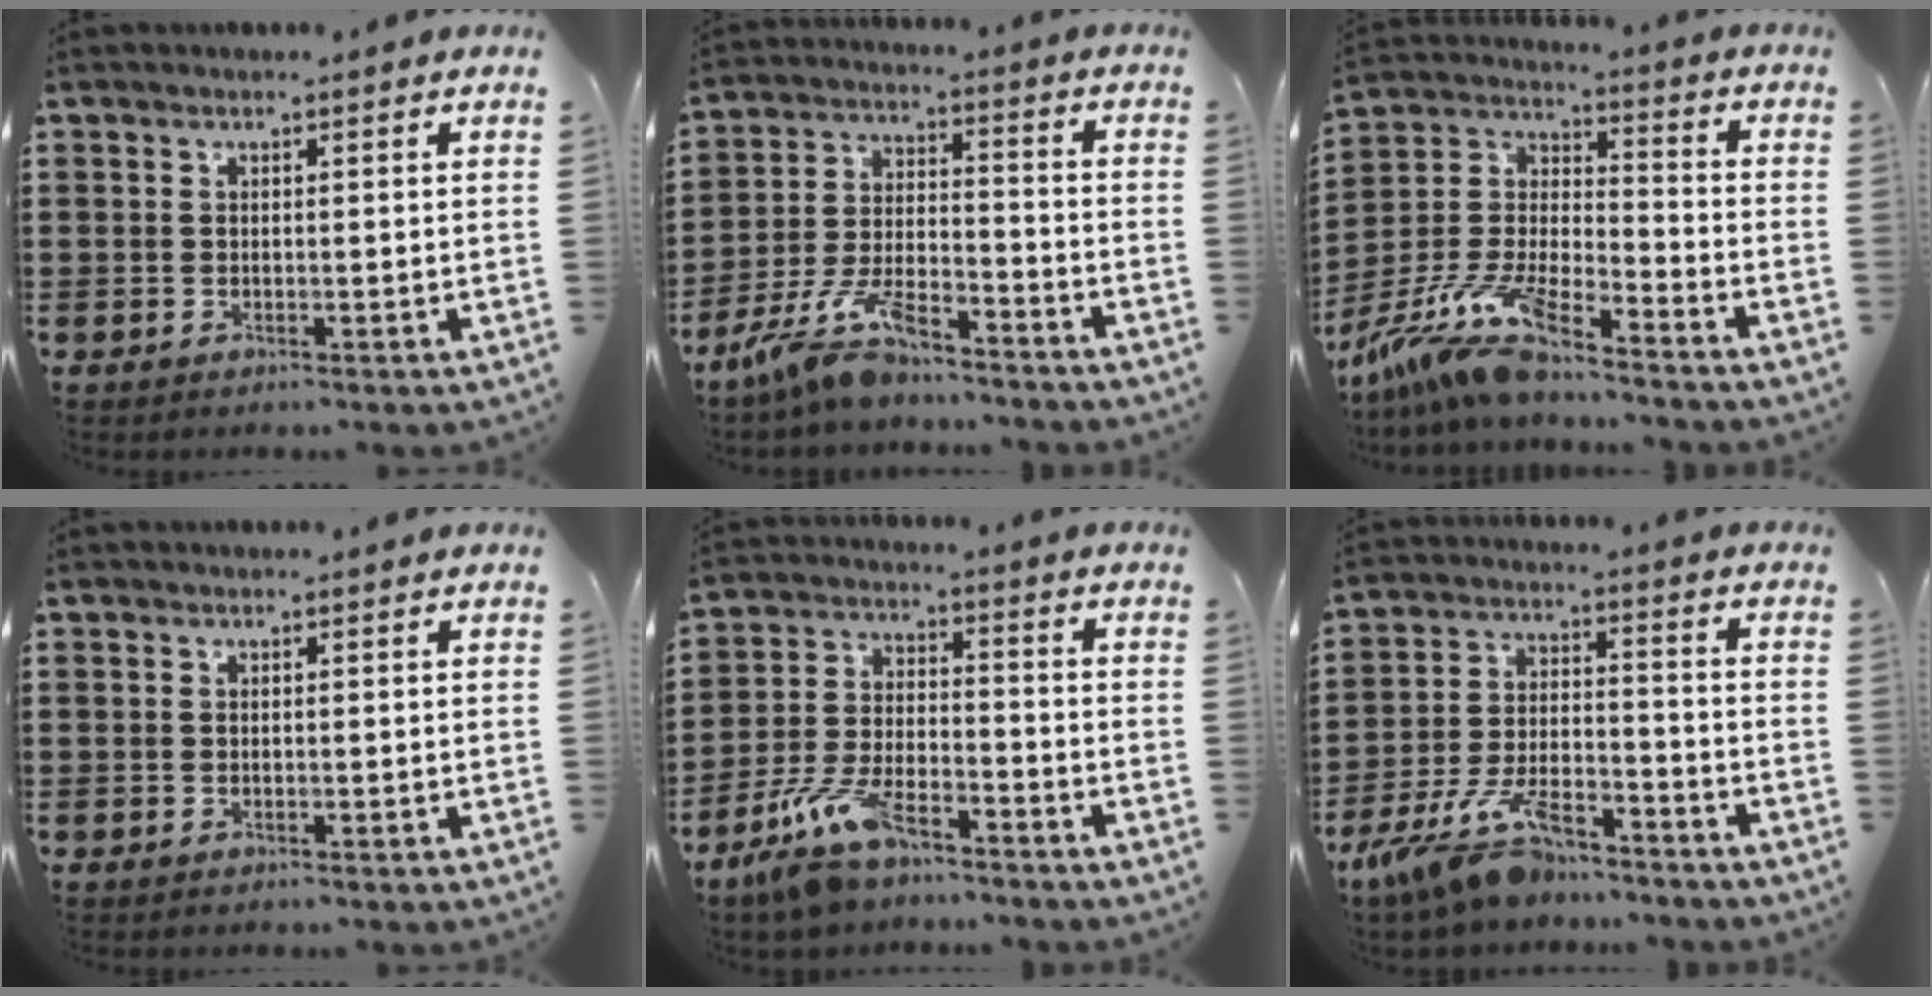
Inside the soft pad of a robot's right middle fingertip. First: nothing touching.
{"total": 9.8, "force": [-8.1, 2.1, 5.0], "torque": [-0.113, 0.008, -0.161]}
{"total": 11.4, "force": [-9.8, 1.1, 5.7], "torque": [-0.137, -0.001, -0.202]}
{"total": 0.0}
{"total": 9.3, "force": [-7.2, 2.8, 5.2], "torque": [-0.118, 0.005, -0.140]}
{"total": 10.8, "force": [-8.9, 2.7, 5.5], "torque": [-0.129, 0.009, -0.179]}